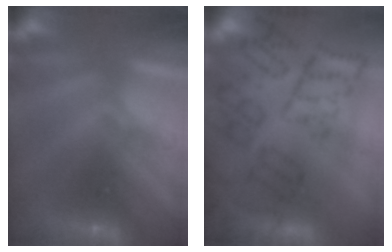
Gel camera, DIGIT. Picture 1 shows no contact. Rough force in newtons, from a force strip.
{"total": 8.2}